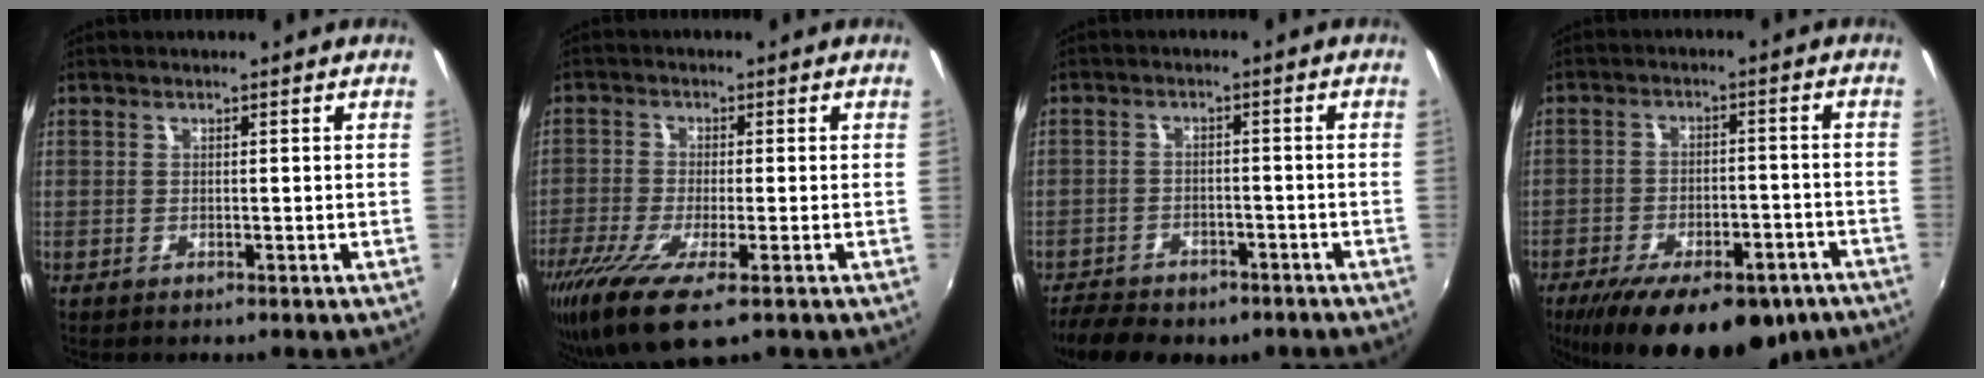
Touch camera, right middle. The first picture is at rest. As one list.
[{"total": 11.2, "force": [-6.7, 2.5, 8.7], "torque": [-0.194, -0.046, -0.123]}, {"total": 12.0, "force": [-9.1, 5.6, 5.4], "torque": [-0.135, -0.020, -0.137]}, {"total": 21.6, "force": [-15.0, 9.0, 12.7], "torque": [-0.231, -0.035, -0.202]}]